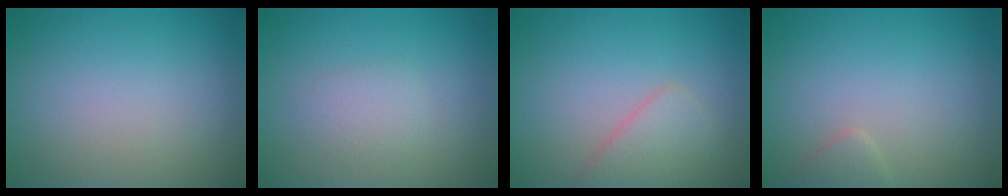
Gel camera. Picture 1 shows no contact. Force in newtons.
{"total": 1.6, "press": 1.6, "slide": 0.1}
{"total": 2.6, "press": 2.6, "slide": 0.1}
{"total": 1.0, "press": 1.0, "slide": 0.1}